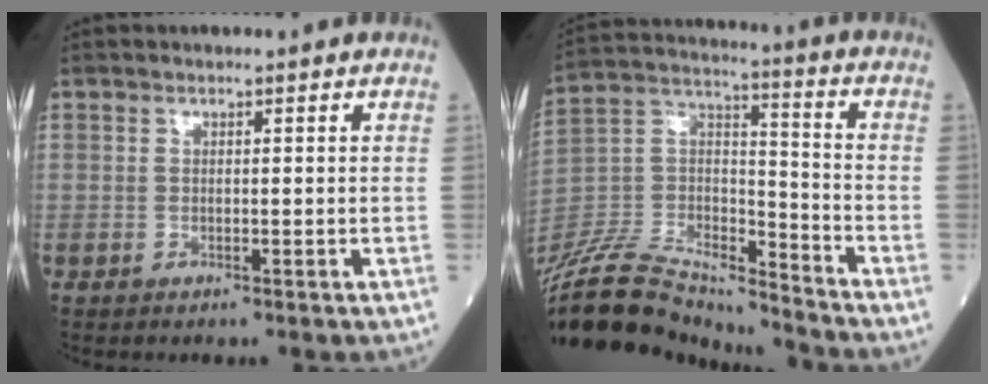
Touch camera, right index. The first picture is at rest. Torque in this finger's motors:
{"motor_torque": [0.87, -1.27, 0.58, 0.15]}